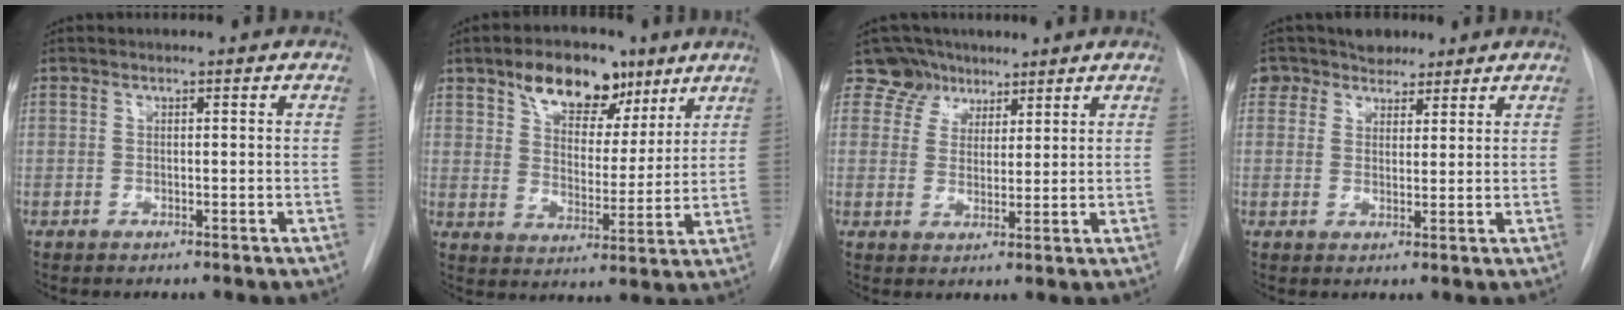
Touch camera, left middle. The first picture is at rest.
{"total": 11.0, "force": [7.0, 6.0, 6.1], "torque": [-0.099, 0.016, 0.118]}
{"total": 5.1, "force": [3.7, 3.4, -0.7], "torque": [0.021, 0.001, 0.062]}
{"total": 5.3, "force": [4.0, 3.4, 0.3], "torque": [0.001, 0.014, 0.068]}